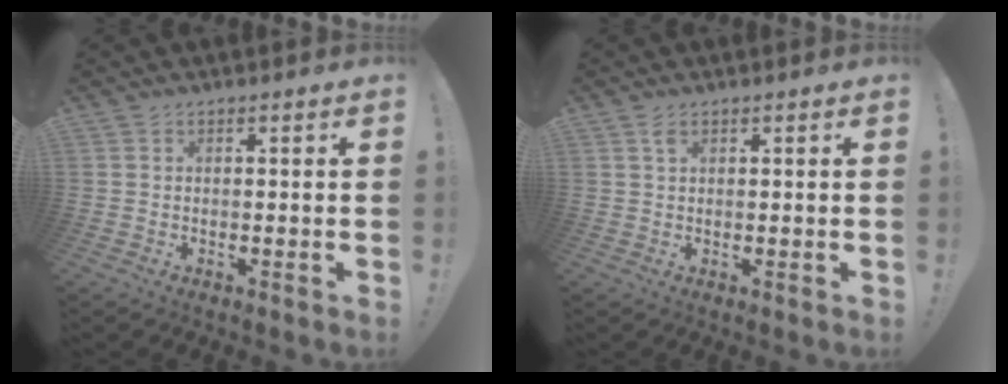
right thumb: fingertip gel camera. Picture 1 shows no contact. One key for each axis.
{"total": 1.7, "fx": 1.0, "fy": 0.8, "fz": 1.1, "tx": -0.024, "ty": 0.001, "tz": 0.018}